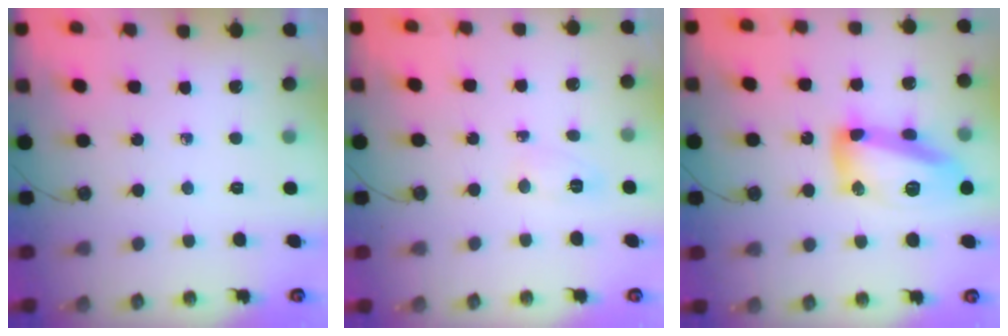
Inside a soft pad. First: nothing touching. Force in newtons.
{"total": 4.7, "press": 4.7, "slide": 0.7}
{"total": 15.5, "press": 15.5, "slide": 1.1}